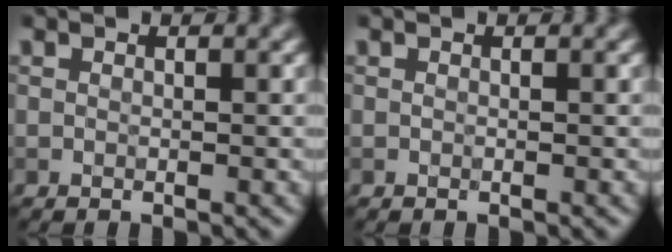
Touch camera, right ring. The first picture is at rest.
{"total": 0.0}